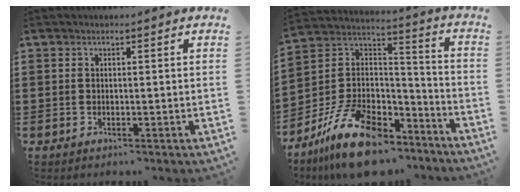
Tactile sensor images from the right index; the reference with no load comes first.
{"total": 15.9, "force": [-11.0, 7.2, 8.9], "torque": [-0.180, 0.054, -0.192]}